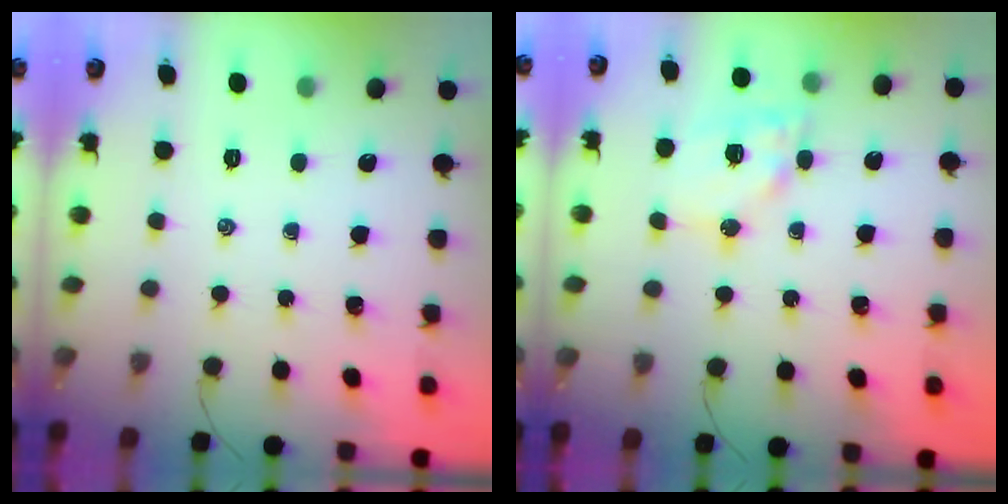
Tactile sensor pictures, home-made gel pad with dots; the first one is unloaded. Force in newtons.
{"total": 13.2, "press": 13.0, "slide": 2.3}